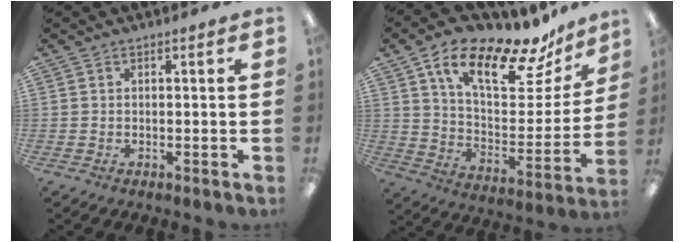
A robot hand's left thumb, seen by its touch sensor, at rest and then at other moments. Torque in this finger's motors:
{"motor_torque": [0.89, 0.86, 1.29, -1.48, 0.31]}